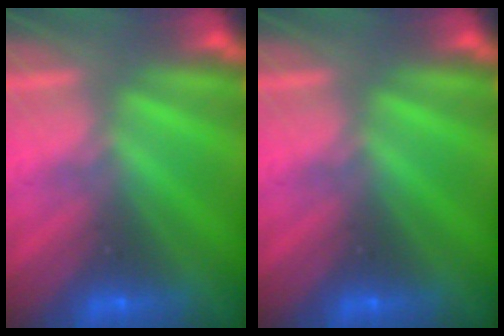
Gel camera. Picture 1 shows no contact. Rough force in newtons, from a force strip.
{"total": 0.0}